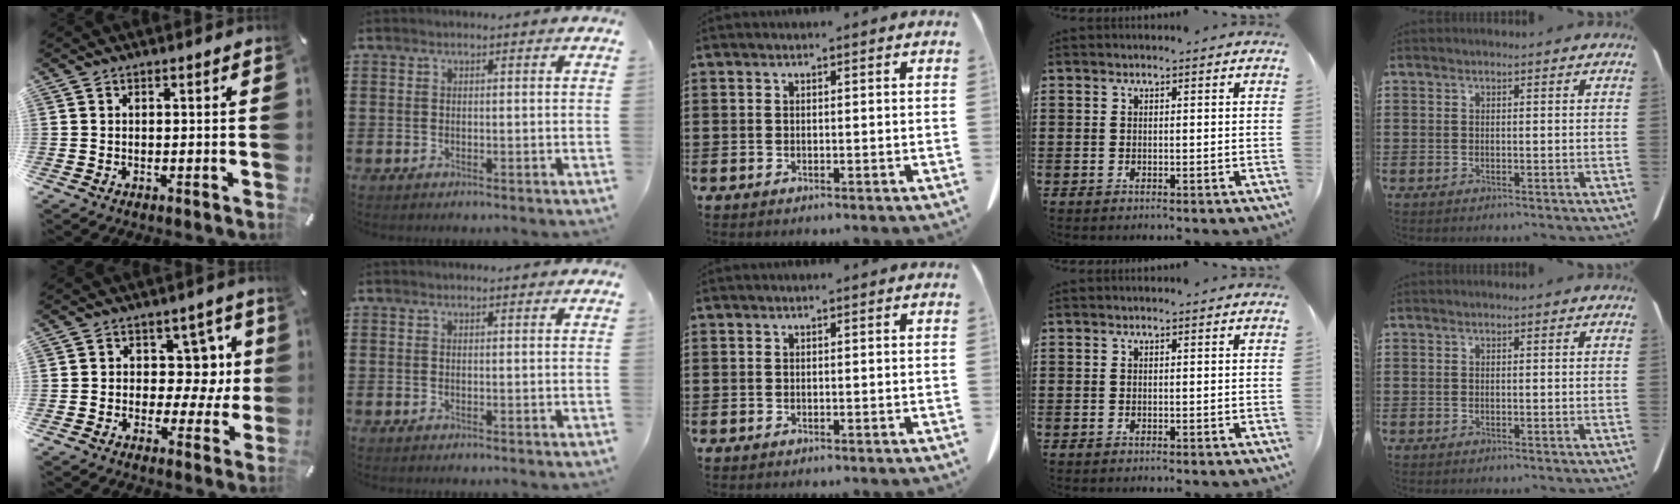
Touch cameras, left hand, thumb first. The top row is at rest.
{"thumb": {"total": 9.8, "force": [1.8, 7.8, 5.7], "torque": [-0.066, -0.016, 0.035]}}